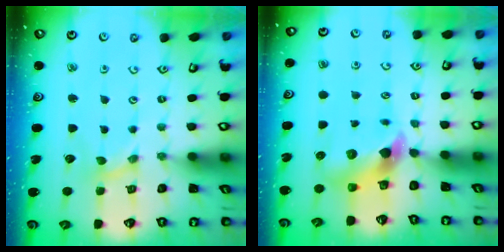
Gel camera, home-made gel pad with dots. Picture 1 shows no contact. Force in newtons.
{"total": 7.5, "press": 7.5, "slide": 0.7}